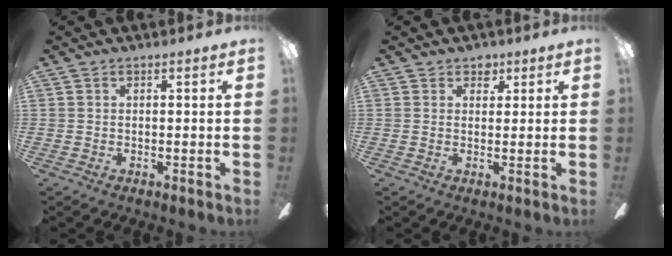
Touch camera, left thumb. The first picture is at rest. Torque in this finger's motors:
{"motor_torque": [0.36, 0.07, 0.16, -0.13, 0.00]}